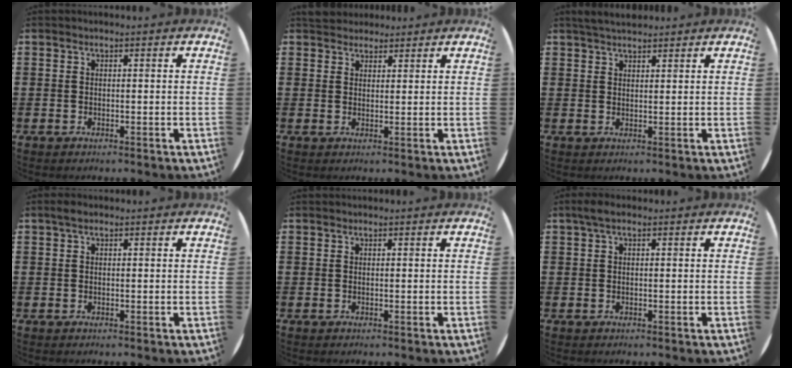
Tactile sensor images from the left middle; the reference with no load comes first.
{"total": 2.6, "force": [2.4, 0.9, -0.1], "torque": [0.007, -0.001, 0.045]}
{"total": 2.8, "force": [2.6, 0.6, 0.6], "torque": [-0.017, 0.000, 0.049]}
{"total": 0.8, "force": [0.4, 0.4, 0.6], "torque": [-0.011, 0.006, 0.006]}
{"total": 0.0}
{"total": 1.2, "force": [0.5, 0.5, 1.0], "torque": [-0.021, 0.006, 0.007]}